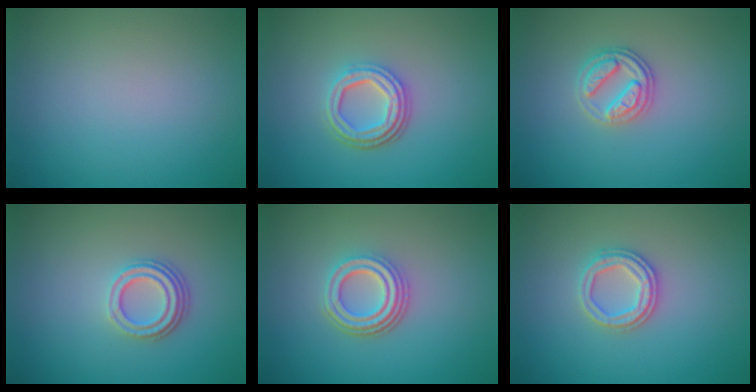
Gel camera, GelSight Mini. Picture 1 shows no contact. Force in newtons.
{"total": 4.2, "press": 3.2, "slide": 2.7}
{"total": 2.6, "press": 2.5, "slide": 0.8}
{"total": 3.3, "press": 2.4, "slide": 2.3}
{"total": 4.2, "press": 3.1, "slide": 2.7}
{"total": 2.6, "press": 2.5, "slide": 0.7}